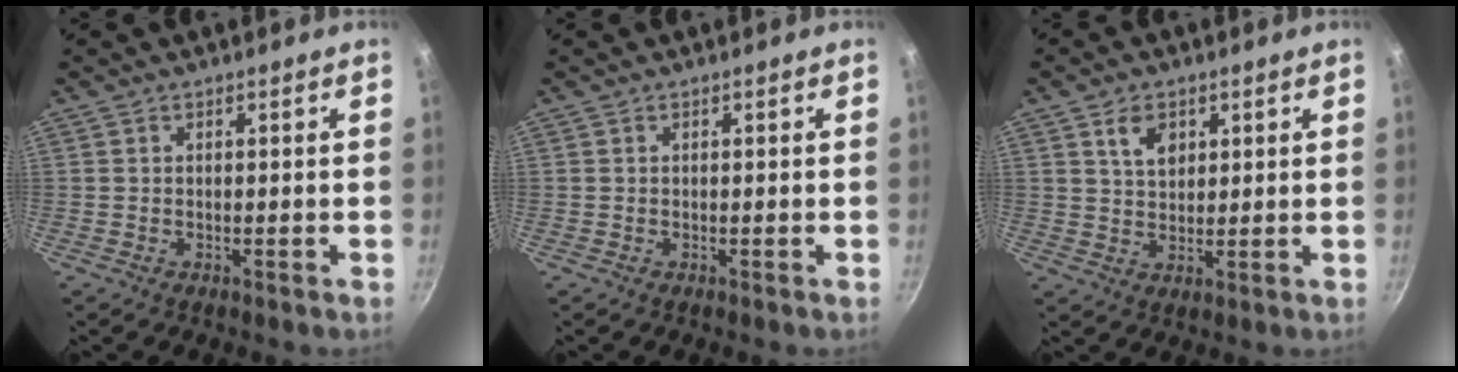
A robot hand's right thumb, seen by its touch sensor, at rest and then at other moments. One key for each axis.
{"total": 0.0}
{"total": 5.2, "fx": 2.4, "fy": 3.5, "fz": 3.0, "tx": -0.034, "ty": -0.012, "tz": 0.045}